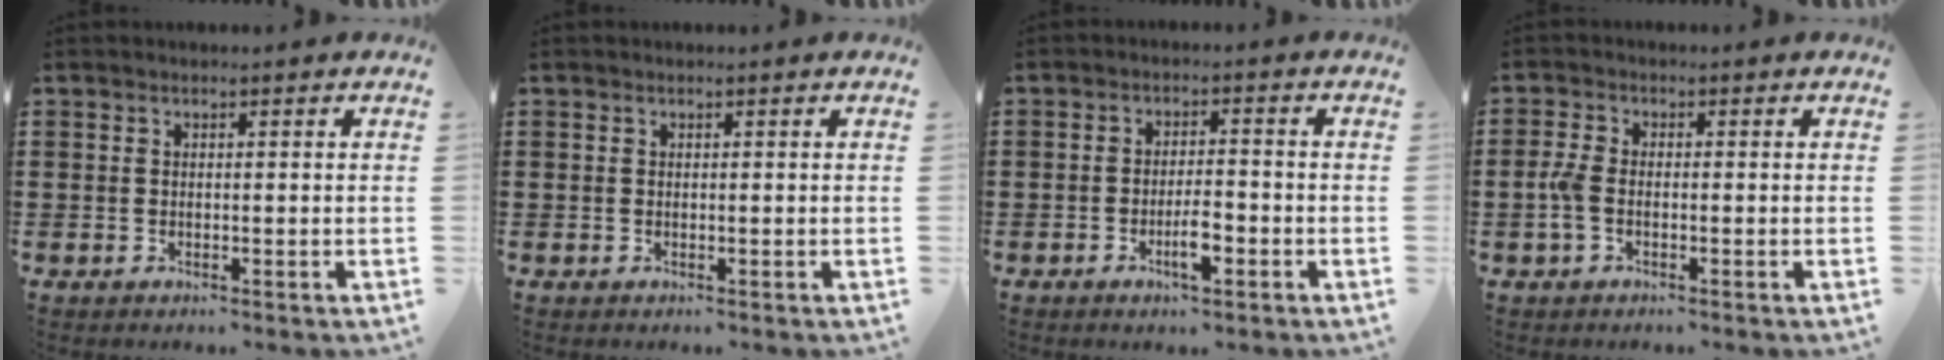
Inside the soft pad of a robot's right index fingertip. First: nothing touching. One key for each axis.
{"total": 0.0}
{"total": 4.4, "fx": -1.9, "fy": 1.3, "fz": 3.7, "tx": -0.068, "ty": 0.003, "tz": -0.035}
{"total": 2.8, "fx": -0.7, "fy": 1.4, "fz": 2.3, "tx": -0.064, "ty": -0.004, "tz": -0.020}